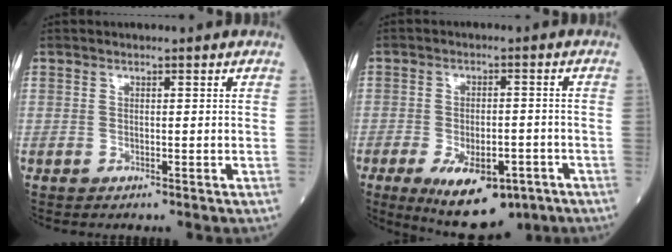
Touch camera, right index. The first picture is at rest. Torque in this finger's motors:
{"motor_torque": [1.29, -0.84, 0.59, 0.13]}